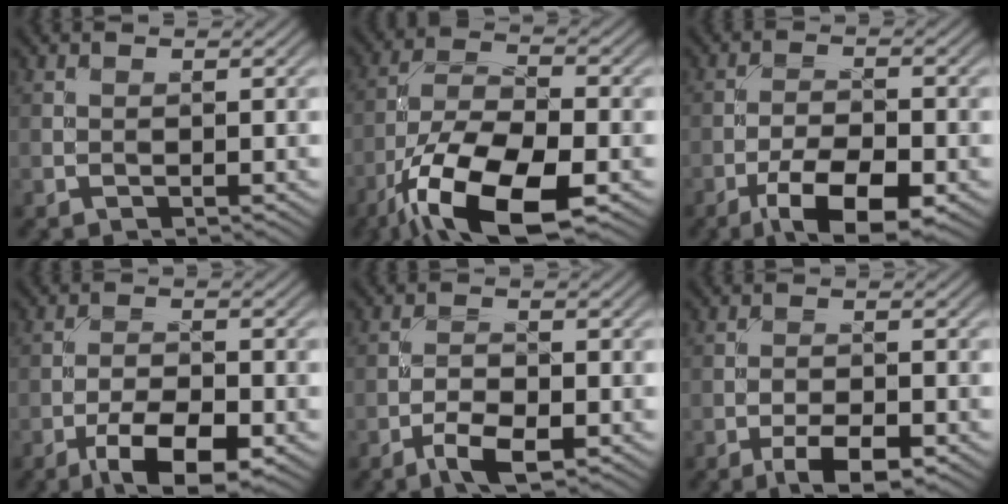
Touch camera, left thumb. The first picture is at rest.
{"total": 14.9, "force": [-8.0, 5.8, 11.1], "torque": [-0.219, -0.019, -0.157]}
{"total": 9.4, "force": [-5.1, 3.4, 7.1], "torque": [-0.123, -0.005, -0.091]}
{"total": 8.4, "force": [-4.6, 3.0, 6.3], "torque": [-0.108, -0.003, -0.081]}
{"total": 4.3, "force": [-2.5, 1.4, 3.2], "torque": [-0.060, 0.001, -0.048]}
{"total": 5.0, "force": [-2.9, 1.7, 3.7], "torque": [-0.063, 0.003, -0.049]}